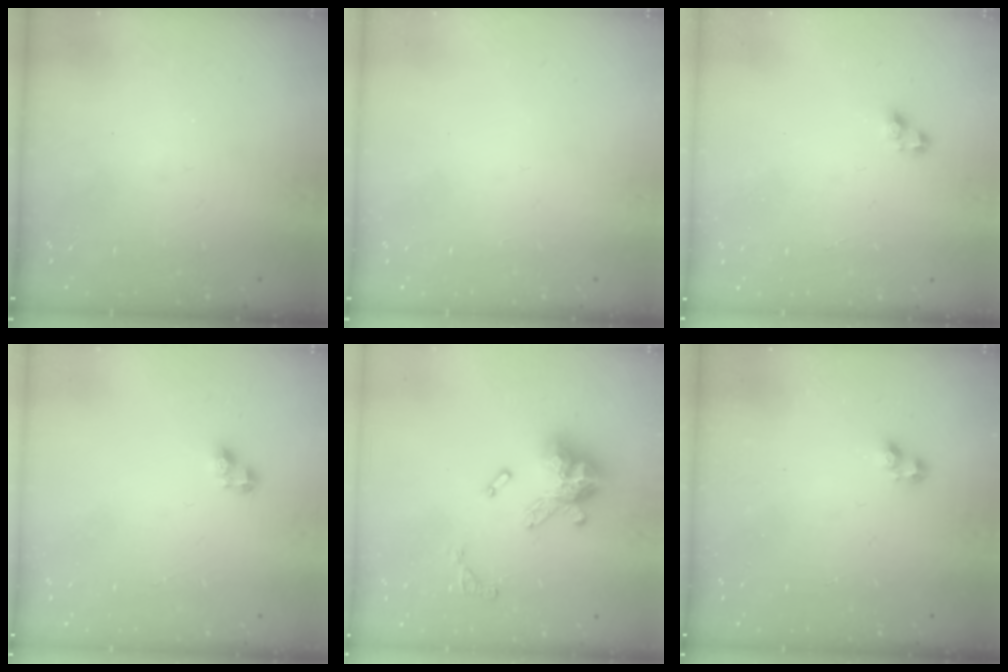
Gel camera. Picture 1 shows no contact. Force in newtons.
{"total": 0.0}
{"total": 3.2, "press": 3.2, "slide": 0.3}
{"total": 3.3, "press": 3.3, "slide": 0.4}
{"total": 15.2, "press": 15.1, "slide": 1.7}
{"total": 1.9, "press": 1.9, "slide": 0.3}